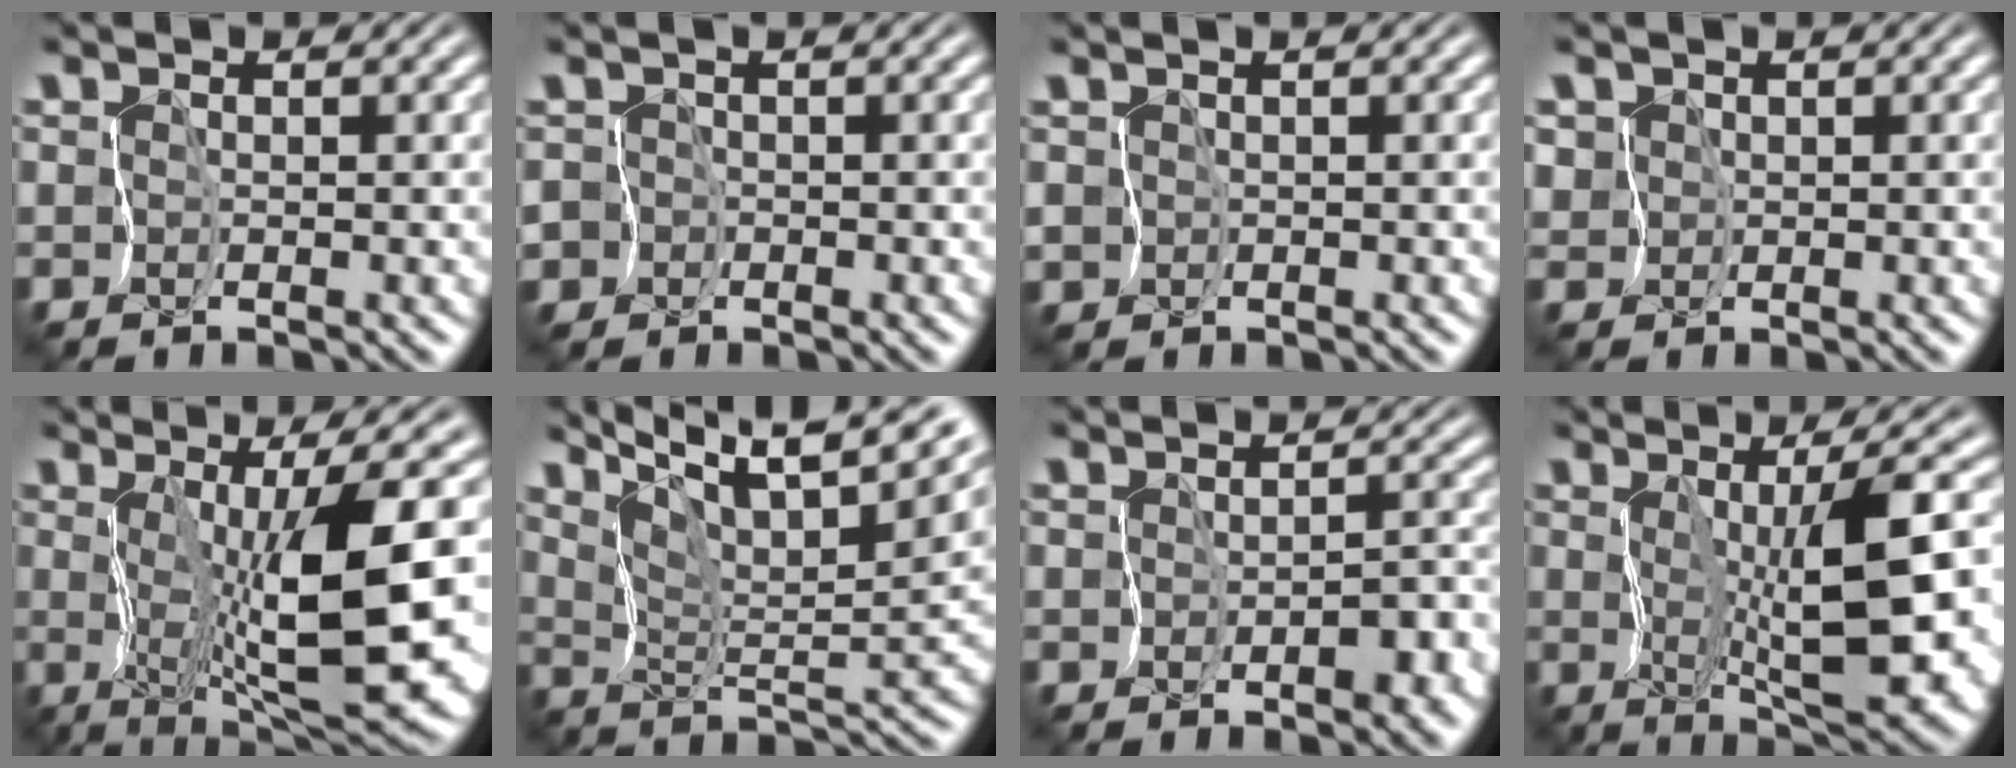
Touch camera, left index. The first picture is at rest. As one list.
[{"total": 2.0, "force": [-1.4, 1.4, 0.0], "torque": [0.004, 0.000, -0.029]}, {"total": 1.0, "force": [0.2, 0.8, 0.5], "torque": [-0.011, -0.001, 0.002]}, {"total": 1.1, "force": [0.6, 0.8, -0.2], "torque": [0.002, 0.001, 0.016]}, {"total": 12.2, "force": [-0.4, 1.9, 12.0], "torque": [-0.186, -0.003, 0.004]}, {"total": 11.5, "force": [9.3, 2.6, 6.2], "torque": [-0.118, 0.011, 0.125]}, {"total": 3.8, "force": [-2.0, 2.0, 2.5], "torque": [-0.012, 0.011, -0.026]}, {"total": 9.9, "force": [0.2, 2.1, 9.6], "torque": [-0.147, 0.000, 0.009]}]